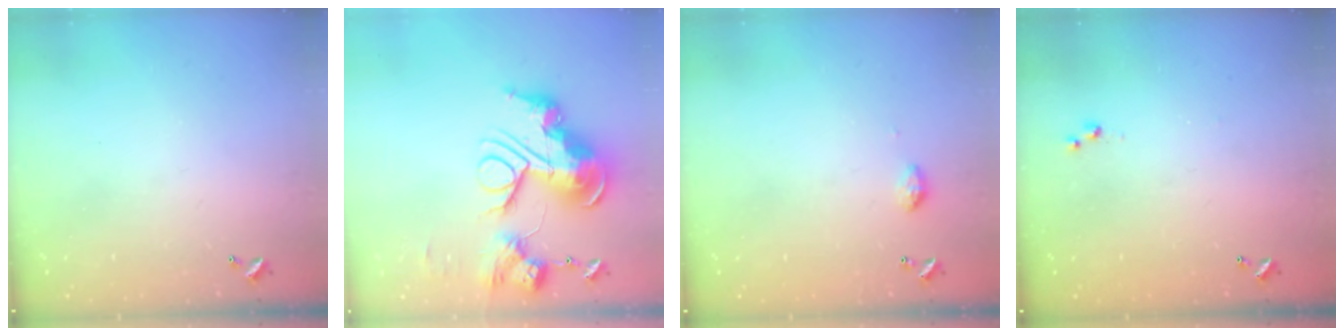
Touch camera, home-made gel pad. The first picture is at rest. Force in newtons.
{"total": 0.7, "press": 0.7, "slide": 0.0}
{"total": 4.7, "press": 4.7, "slide": 0.6}
{"total": 3.0, "press": 3.0, "slide": 0.4}